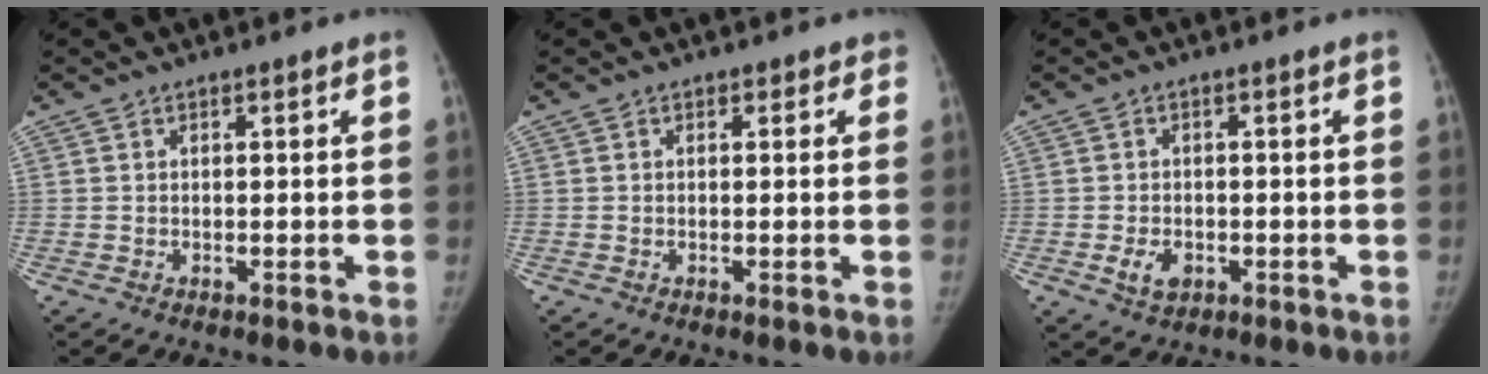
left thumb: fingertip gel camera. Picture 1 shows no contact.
{"total": 1.0, "force": [0.4, 0.8, 0.1], "torque": [0.021, 0.001, -0.002]}
{"total": 3.7, "force": [-1.3, 2.6, 2.3], "torque": [-0.033, 0.004, -0.016]}